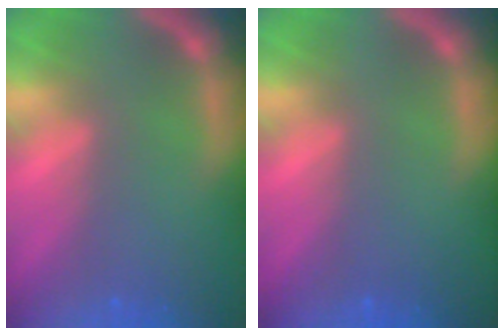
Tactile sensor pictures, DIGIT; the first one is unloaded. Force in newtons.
{"total": 0.0}